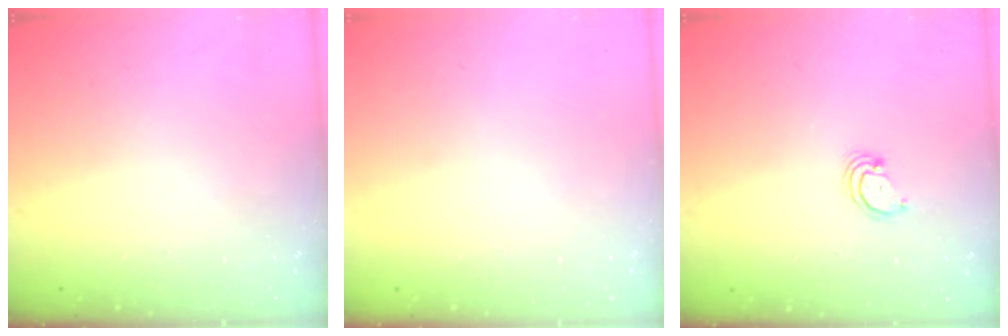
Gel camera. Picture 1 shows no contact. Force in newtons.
{"total": 0.0}
{"total": 2.5, "press": 2.5, "slide": 0.3}